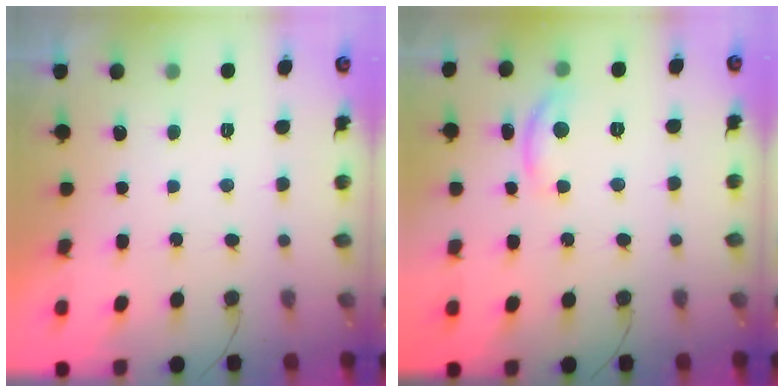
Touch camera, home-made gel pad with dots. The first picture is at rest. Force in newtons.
{"total": 6.7, "press": 6.7, "slide": 0.5}